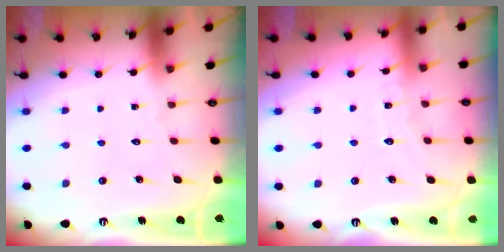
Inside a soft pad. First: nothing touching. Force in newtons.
{"total": 4.6, "press": 4.6, "slide": 0.6}